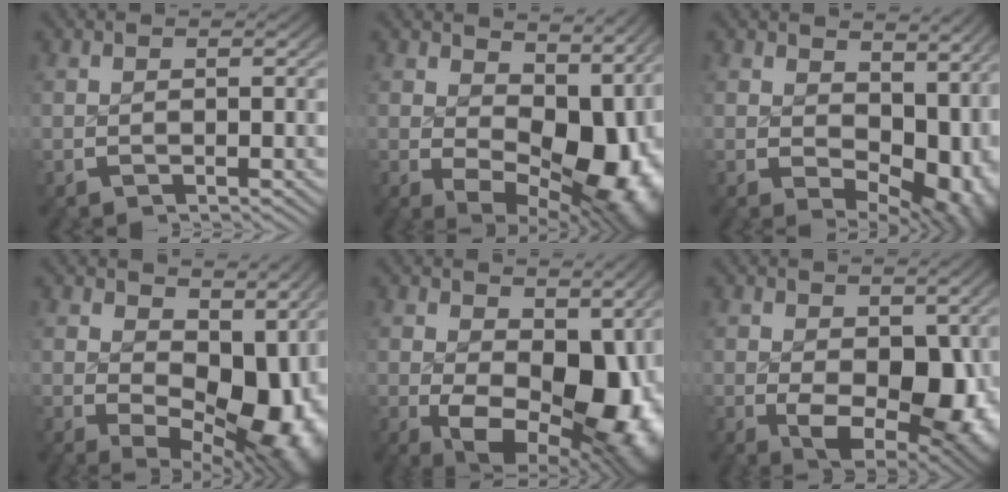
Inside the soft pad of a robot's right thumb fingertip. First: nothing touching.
{"total": 12.1, "force": [-0.5, 7.4, 9.6], "torque": [-0.142, -0.051, 0.023]}
{"total": 7.1, "force": [0.4, 4.3, 5.6], "torque": [-0.081, -0.040, 0.030]}
{"total": 10.9, "force": [-0.1, 6.4, 8.8], "torque": [-0.125, -0.045, 0.026]}
{"total": 13.4, "force": [-1.9, 8.5, 10.1], "torque": [-0.171, -0.066, 0.007]}
{"total": 9.6, "force": [-1.5, 6.1, 7.3], "torque": [-0.130, -0.061, 0.013]}